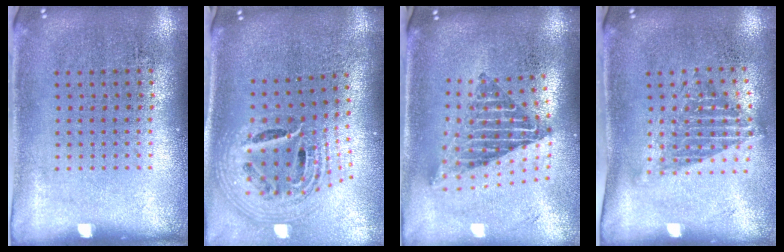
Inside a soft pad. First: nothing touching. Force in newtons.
{"total": 2.5, "press": 1.8, "slide": 1.8}
{"total": 2.3, "press": 1.6, "slide": 1.7}
{"total": 1.3, "press": 1.0, "slide": 0.9}